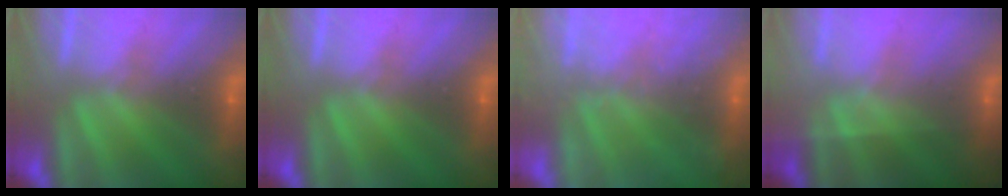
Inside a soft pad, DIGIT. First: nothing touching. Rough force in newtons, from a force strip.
{"total": 0.0}
{"total": 2.4}
{"total": 1.9}